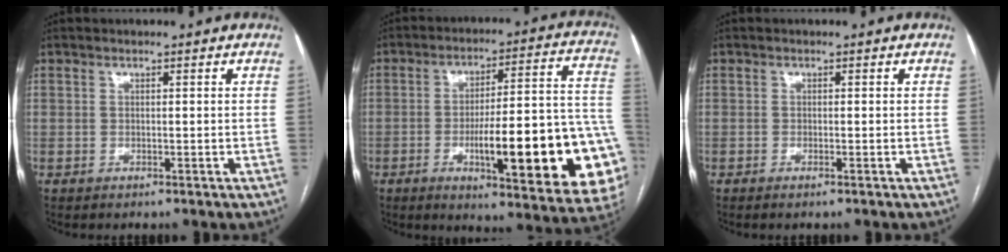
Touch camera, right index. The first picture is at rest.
{"total": 24.5, "force": [-6.6, 4.0, 23.2], "torque": [-0.238, 0.008, -0.079]}
{"total": 0.7, "force": [-0.4, -0.2, 0.5], "torque": [-0.010, -0.001, -0.006]}